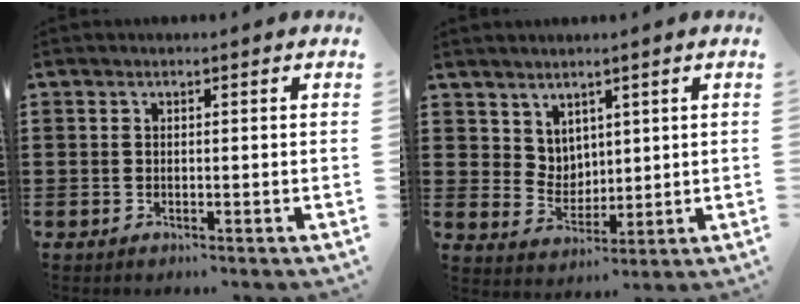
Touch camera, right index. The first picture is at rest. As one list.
[{"total": 4.3, "force": [3.3, 2.7, 0.3], "torque": [-0.022, -0.003, 0.064]}]